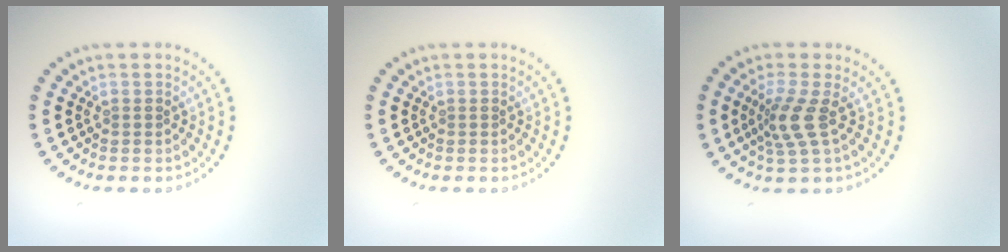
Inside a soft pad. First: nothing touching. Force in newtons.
{"total": 0.0}
{"total": 2.8, "press": 2.1, "slide": 2.0}